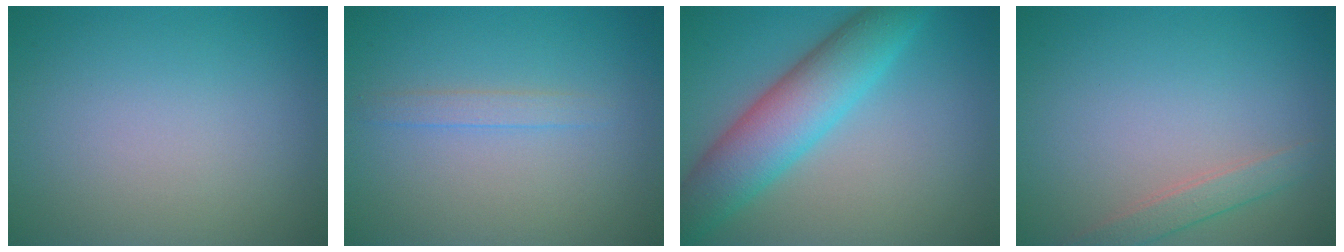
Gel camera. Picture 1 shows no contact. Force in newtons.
{"total": 1.1, "press": 1.1, "slide": 0.0}
{"total": 7.0, "press": 7.0, "slide": 0.0}
{"total": 1.8, "press": 1.8, "slide": 0.1}